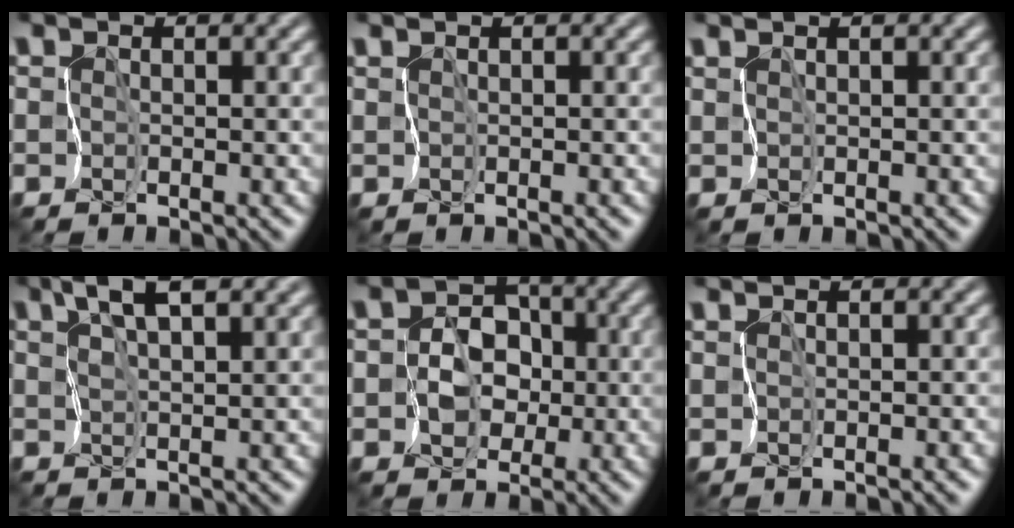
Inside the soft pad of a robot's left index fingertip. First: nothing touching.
{"total": 0.9, "force": [0.7, 0.0, 0.6], "torque": [-0.014, 0.002, 0.012]}
{"total": 1.6, "force": [1.3, 0.1, 0.9], "torque": [-0.023, 0.005, 0.018]}
{"total": 3.5, "force": [2.2, 0.7, 2.7], "torque": [-0.056, 0.006, 0.040]}
{"total": 3.9, "force": [-1.1, 3.3, 1.7], "torque": [-0.011, 0.000, -0.031]}
{"total": 1.2, "force": [0.8, 0.2, 0.8], "torque": [-0.014, 0.005, 0.012]}